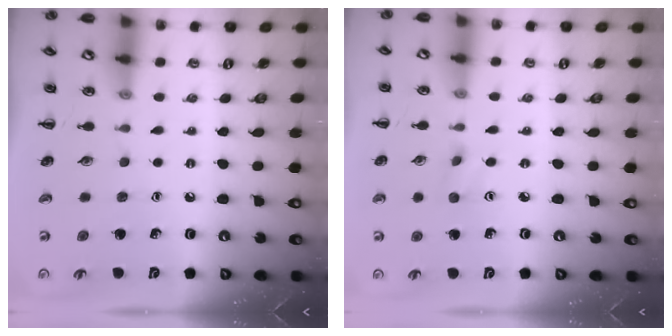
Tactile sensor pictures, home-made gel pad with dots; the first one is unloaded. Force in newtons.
{"total": 2.8, "press": 2.7, "slide": 0.9}